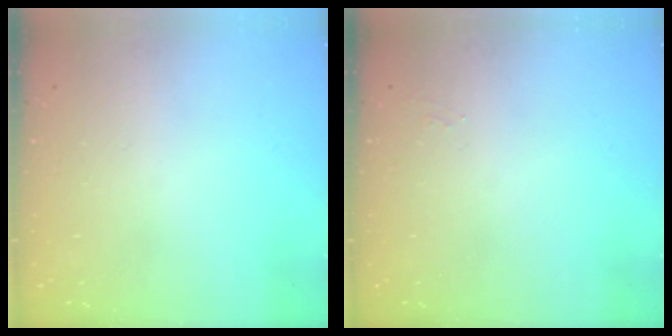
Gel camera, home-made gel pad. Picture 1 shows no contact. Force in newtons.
{"total": 5.1, "press": 5.1, "slide": 0.5}